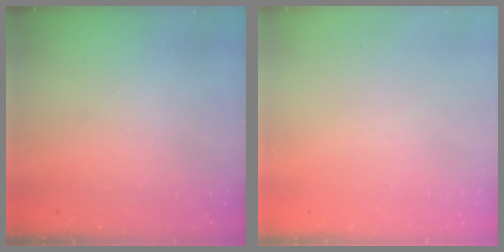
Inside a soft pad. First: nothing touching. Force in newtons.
{"total": 0.0}